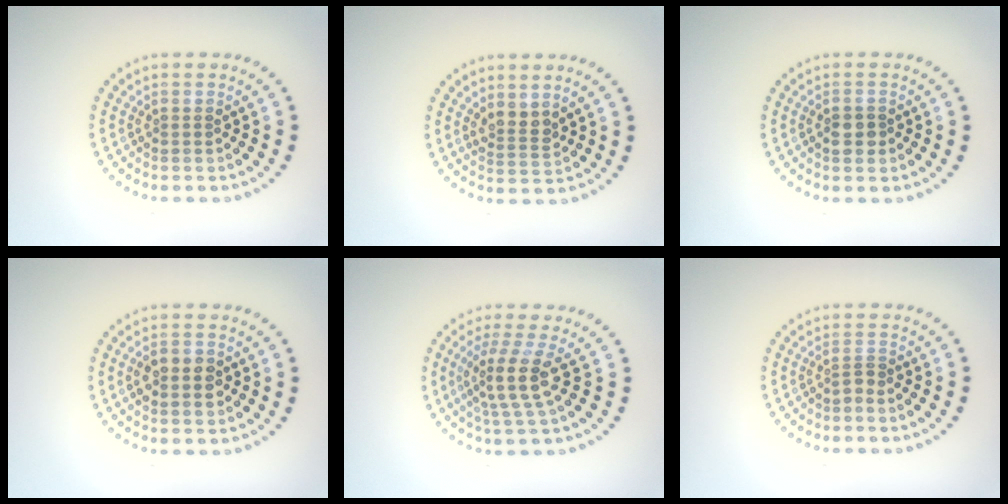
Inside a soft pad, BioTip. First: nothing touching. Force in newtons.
{"total": 2.0, "press": 1.6, "slide": 1.2}
{"total": 1.8, "press": 1.7, "slide": 0.7}
{"total": 3.0, "press": 3.0, "slide": 0.1}
{"total": 3.7, "press": 2.9, "slide": 2.3}
{"total": 0.8, "press": 0.5, "slide": 0.6}